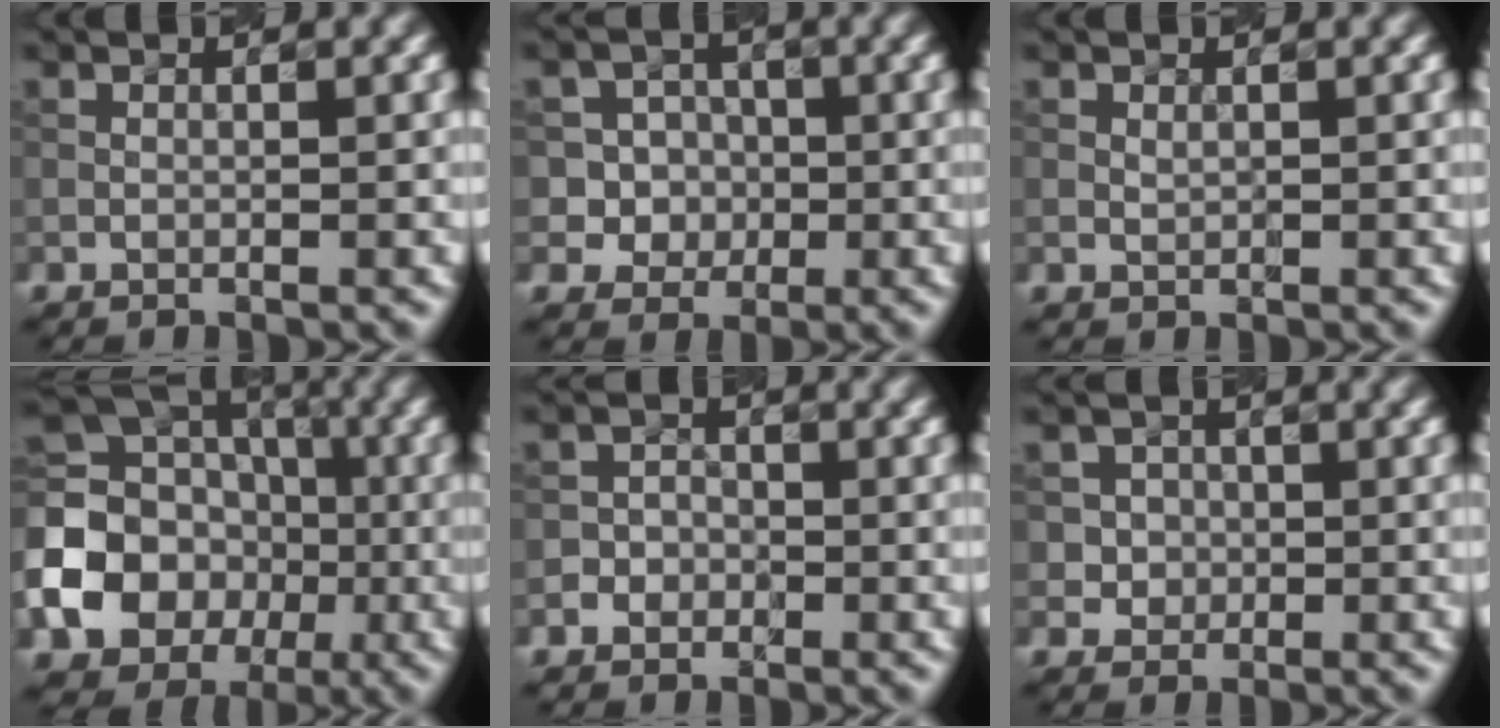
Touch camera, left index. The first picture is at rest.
{"total": 4.9, "force": [-0.2, 4.7, 1.1], "torque": [-0.006, 0.022, -0.012]}
{"total": 0.6, "force": [0.2, 0.4, 0.4], "torque": [-0.008, -0.002, 0.004]}
{"total": 14.5, "force": [-3.3, 12.8, 6.1], "torque": [-0.141, -0.023, -0.080]}
{"total": 2.5, "force": [-1.2, 2.2, 0.4], "torque": [0.018, 0.005, -0.029]}
{"total": 2.8, "force": [0.1, 2.7, 0.6], "torque": [0.003, 0.003, 0.005]}